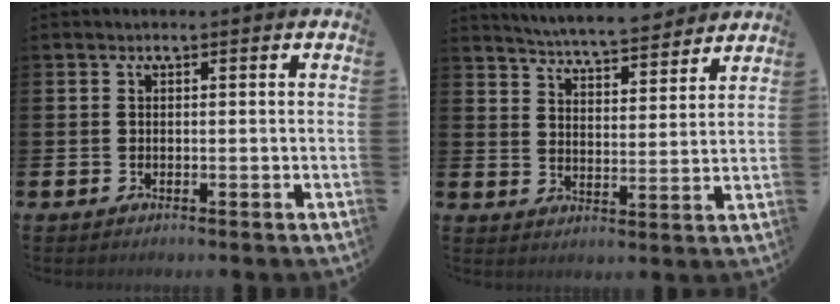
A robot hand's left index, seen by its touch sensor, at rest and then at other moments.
{"total": 5.8, "force": [5.8, 0.3, 0.9], "torque": [-0.033, -0.041, 0.099]}